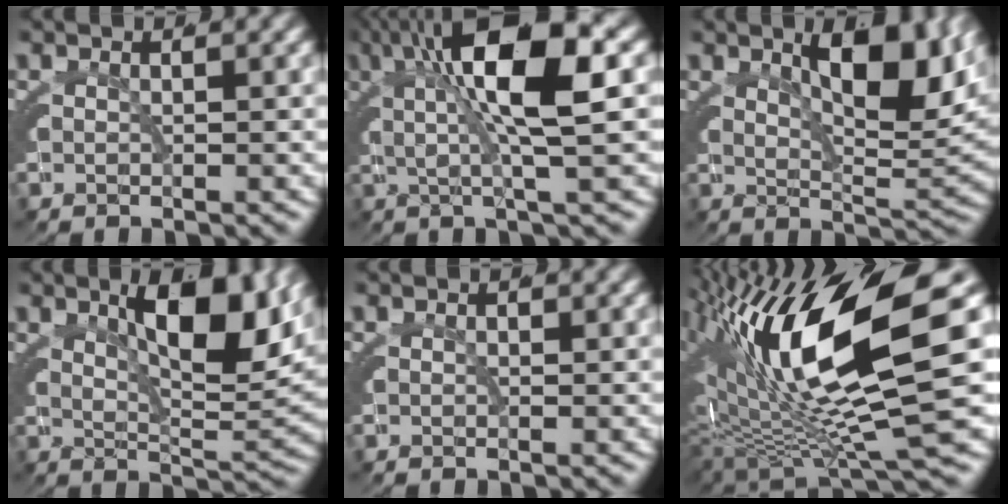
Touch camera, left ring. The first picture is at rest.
{"total": 9.7, "force": [2.7, 2.2, 9.0], "torque": [-0.146, 0.022, 0.035]}
{"total": 7.0, "force": [3.2, 1.4, 6.1], "torque": [-0.073, -0.003, 0.054]}
{"total": 7.6, "force": [3.2, 1.6, 6.8], "torque": [-0.089, -0.001, 0.053]}
{"total": 0.0}
{"total": 18.0, "force": [1.6, 8.3, 15.8], "torque": [-0.255, 0.014, 0.028]}